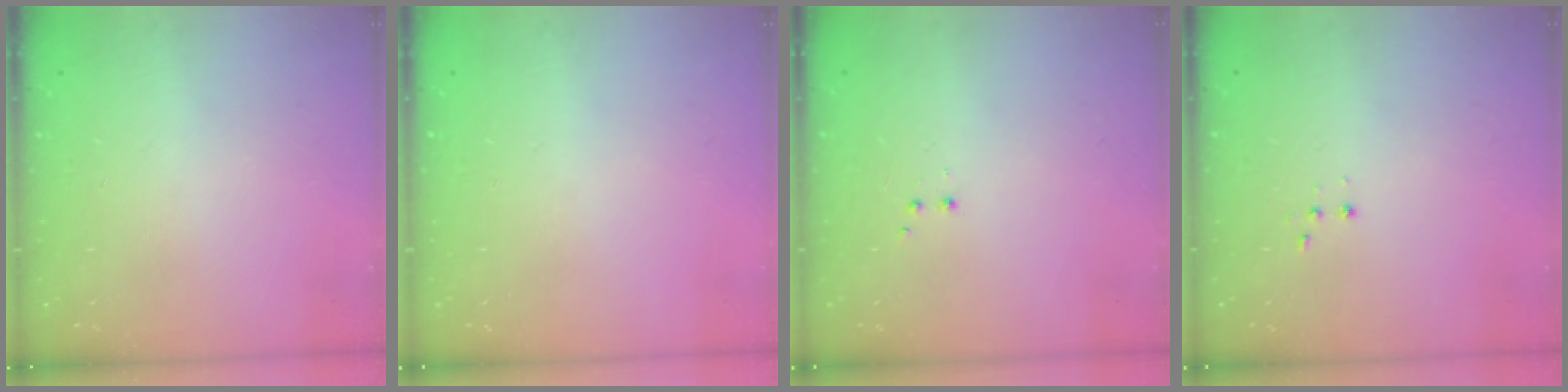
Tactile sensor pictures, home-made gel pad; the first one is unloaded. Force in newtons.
{"total": 0.0}
{"total": 2.0, "press": 1.8, "slide": 0.9}
{"total": 2.8, "press": 2.7, "slide": 0.7}